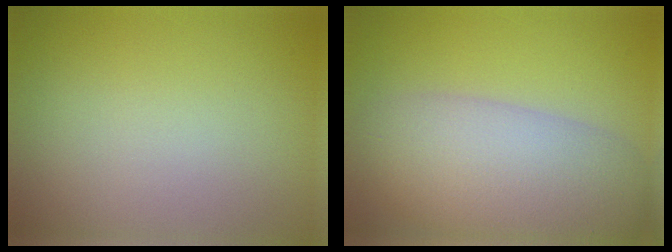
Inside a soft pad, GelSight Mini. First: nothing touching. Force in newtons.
{"total": 9.2, "press": 9.2, "slide": 0.4}